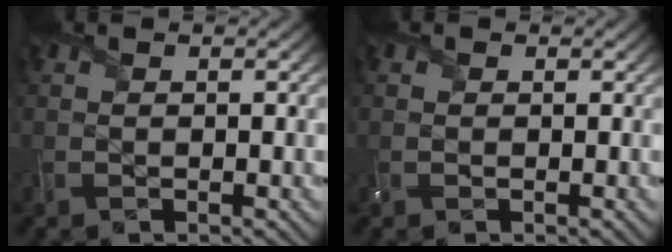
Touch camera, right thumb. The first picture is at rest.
{"total": 0.8, "force": [0.1, 0.7, 0.3], "torque": [-0.007, -0.002, 0.000]}